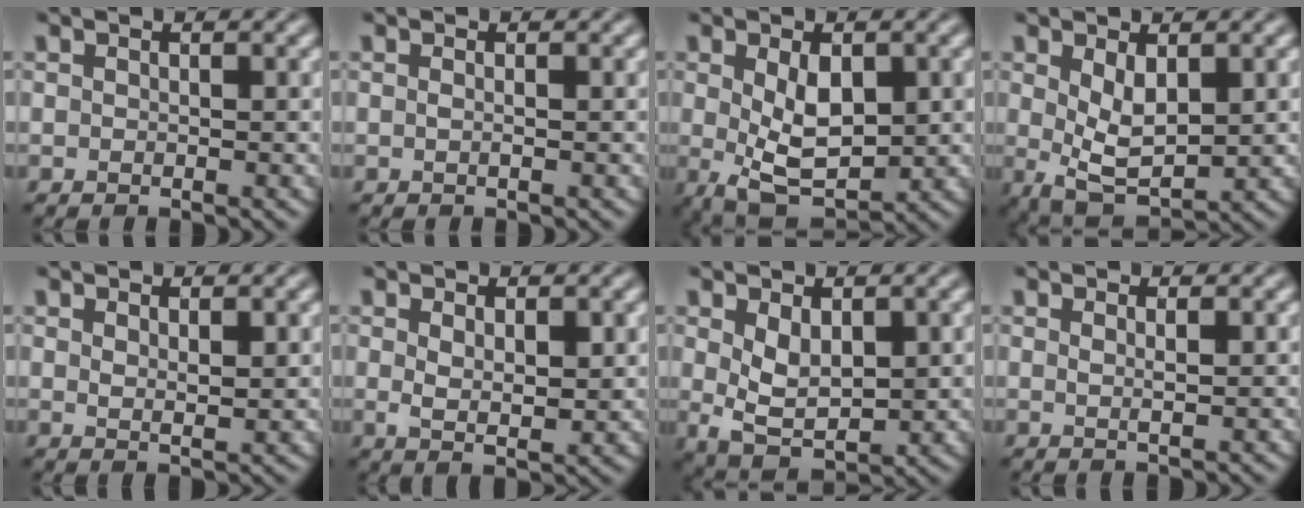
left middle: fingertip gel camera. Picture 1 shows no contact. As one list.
[{"total": 0.5, "force": [0.0, 0.1, 0.5], "torque": [-0.012, 0.000, 0.000]}, {"total": 5.9, "force": [0.1, 3.2, 5.0], "torque": [-0.096, -0.009, 0.009]}, {"total": 4.5, "force": [0.6, 2.1, 3.9], "torque": [-0.077, -0.007, 0.017]}, {"total": 1.7, "force": [0.8, 0.6, 1.3], "torque": [-0.025, -0.004, 0.016]}, {"total": 3.1, "force": [0.7, 1.5, 2.6], "torque": [-0.050, -0.007, 0.017]}, {"total": 4.5, "force": [0.7, 2.6, 3.5], "torque": [-0.073, -0.005, 0.022]}, {"total": 0.9, "force": [0.4, 0.2, 0.9], "torque": [-0.015, -0.001, 0.005]}]